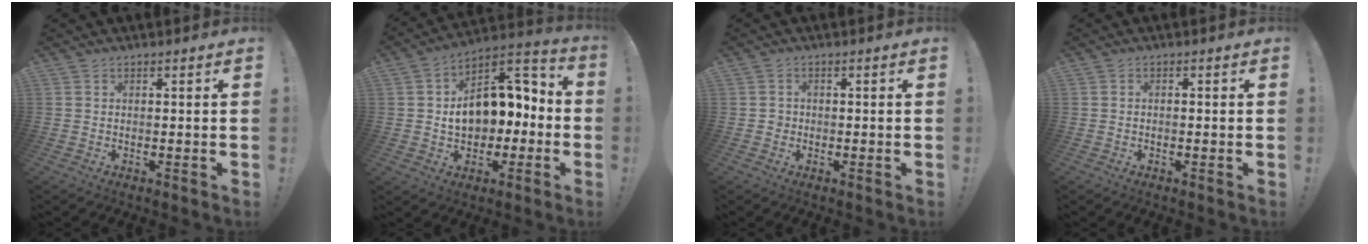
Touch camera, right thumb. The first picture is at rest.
{"total": 15.3, "force": [1.5, 11.1, 10.5], "torque": [-0.139, 0.000, 0.035]}
{"total": 1.8, "force": [-0.5, 1.6, 0.5], "torque": [-0.005, 0.002, -0.011]}
{"total": 0.8, "force": [-0.7, 0.2, 0.4], "torque": [-0.008, 0.001, -0.012]}